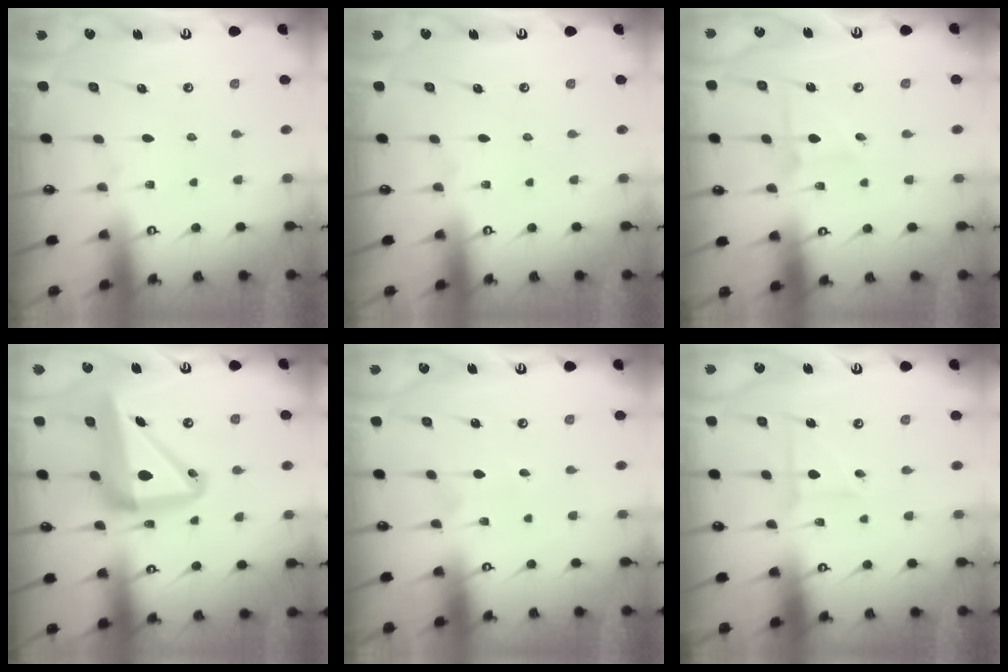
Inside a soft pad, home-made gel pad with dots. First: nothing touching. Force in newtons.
{"total": 0.0}
{"total": 2.3, "press": 2.3, "slide": 0.2}
{"total": 15.6, "press": 15.5, "slide": 1.9}
{"total": 1.1, "press": 1.1, "slide": 0.1}
{"total": 2.9, "press": 2.9, "slide": 0.2}